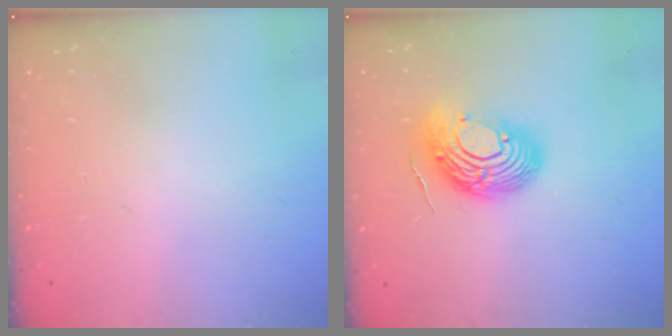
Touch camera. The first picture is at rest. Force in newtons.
{"total": 15.9, "press": 15.9, "slide": 1.3}